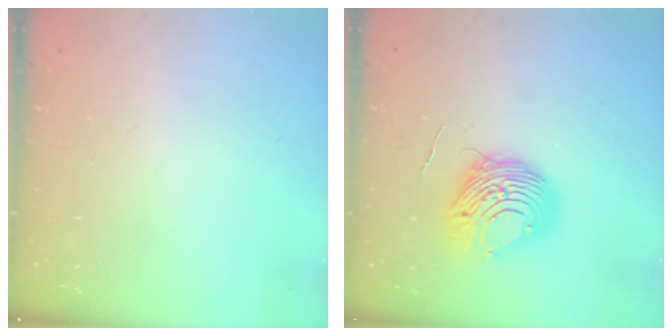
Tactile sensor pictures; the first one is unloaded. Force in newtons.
{"total": 9.7, "press": 9.7, "slide": 0.8}